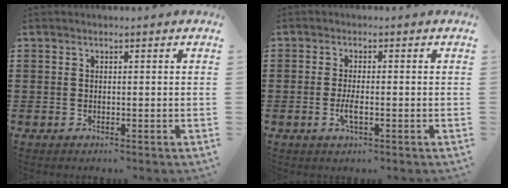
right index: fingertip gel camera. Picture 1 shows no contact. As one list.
[{"total": 2.6, "force": [-0.9, 0.5, 2.4], "torque": [-0.047, -0.005, -0.018]}]